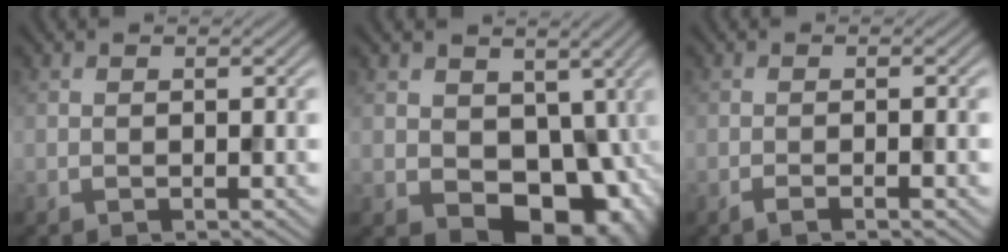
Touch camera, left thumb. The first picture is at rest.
{"total": 9.9, "force": [-0.3, 7.5, 6.4], "torque": [-0.107, -0.025, 0.002]}
{"total": 2.1, "force": [-1.0, 0.3, 1.8], "torque": [-0.027, 0.006, -0.023]}